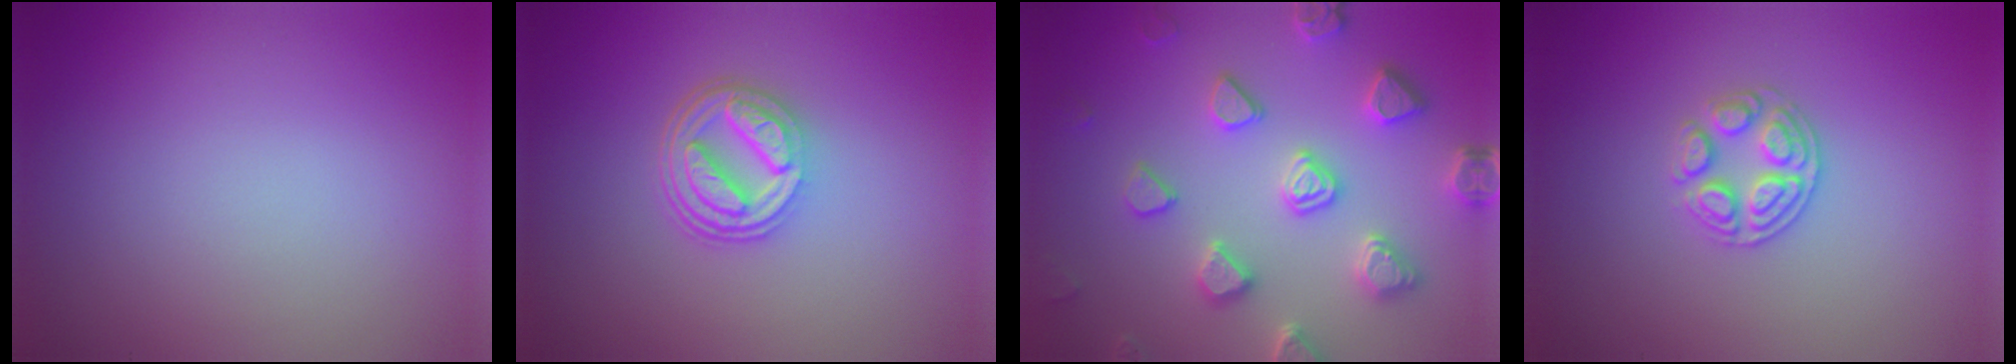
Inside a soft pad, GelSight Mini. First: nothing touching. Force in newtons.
{"total": 5.2, "press": 3.9, "slide": 3.5}
{"total": 5.0, "press": 4.6, "slide": 1.8}
{"total": 2.9, "press": 2.7, "slide": 1.0}